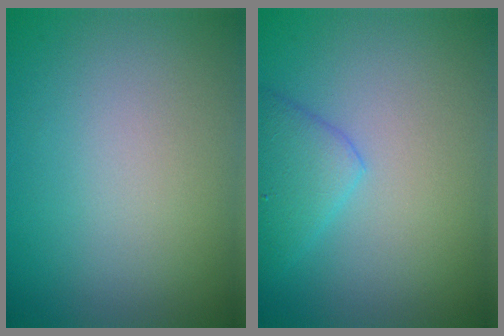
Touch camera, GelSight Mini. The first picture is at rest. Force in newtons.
{"total": 2.8, "press": 2.8, "slide": 0.2}